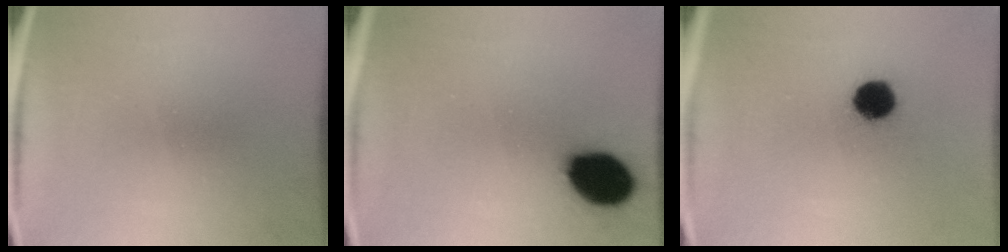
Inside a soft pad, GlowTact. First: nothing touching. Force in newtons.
{"total": 14.2}
{"total": 7.6}